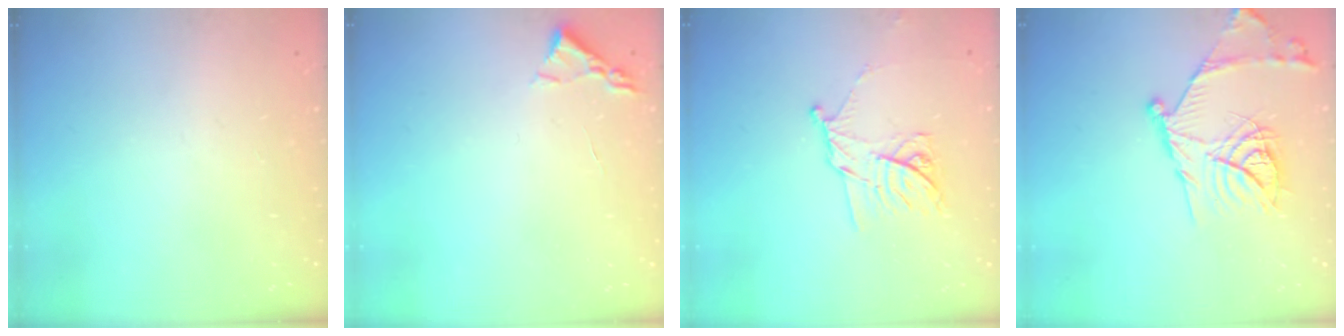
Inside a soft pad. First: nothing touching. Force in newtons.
{"total": 2.2, "press": 2.2, "slide": 0.3}
{"total": 11.3, "press": 11.3, "slide": 0.7}
{"total": 18.4, "press": 18.4, "slide": 1.3}